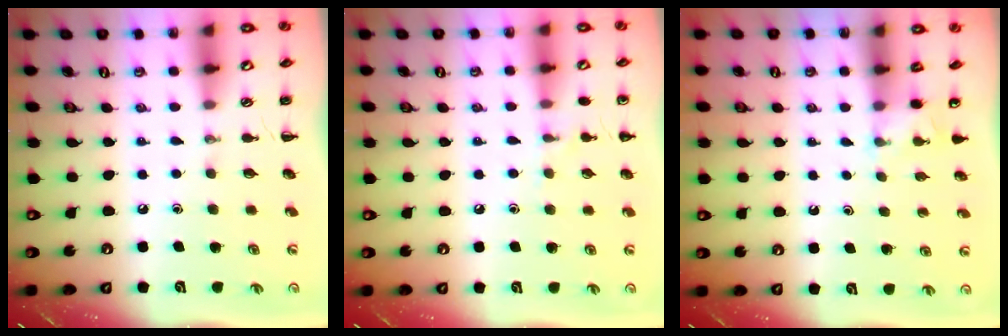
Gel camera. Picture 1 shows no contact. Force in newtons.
{"total": 7.1, "press": 6.8, "slide": 2.1}
{"total": 2.2, "press": 2.2, "slide": 0.6}